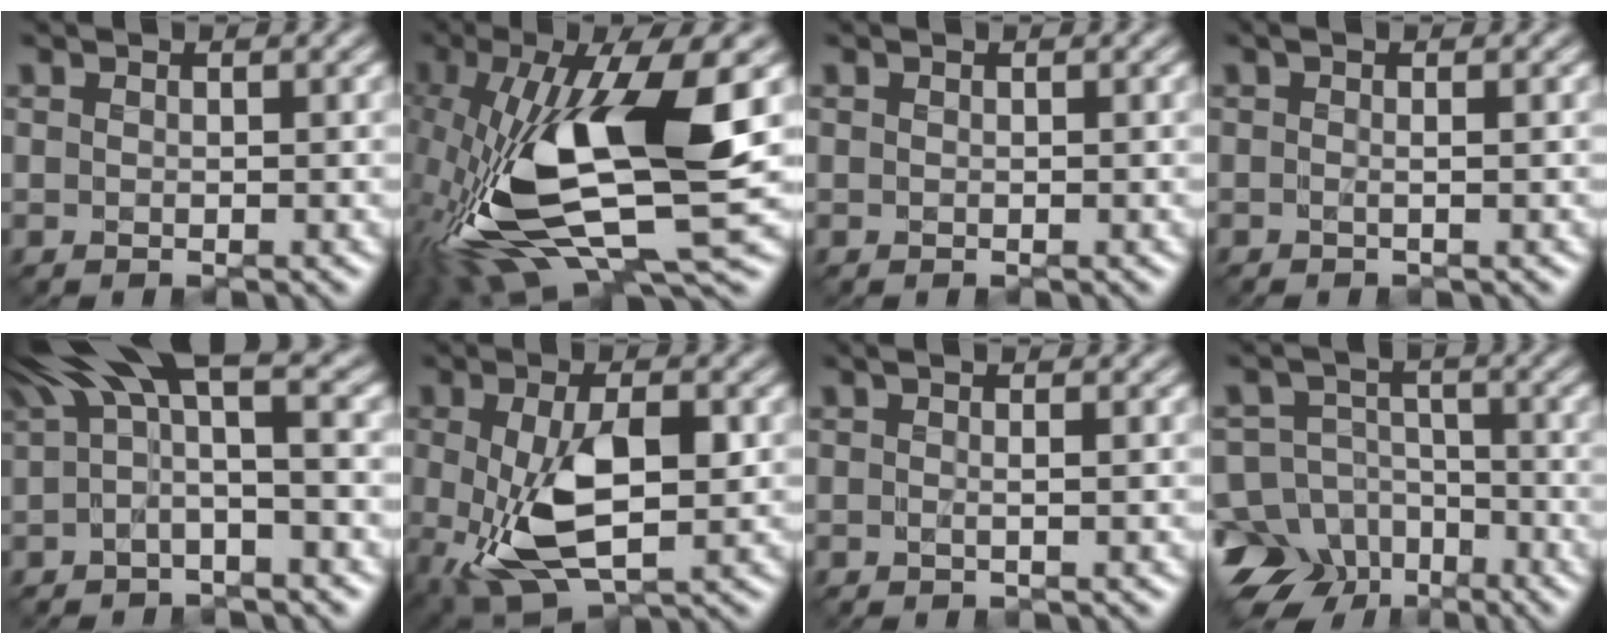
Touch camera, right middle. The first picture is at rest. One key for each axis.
{"total": 12.9, "fx": -0.6, "fy": 4.2, "fz": 12.2, "tx": -0.254, "ty": -0.017, "tz": -0.013}
{"total": 0.0}
{"total": 1.1, "fx": 0.3, "fy": 0.1, "fz": 1.0, "tx": -0.004, "ty": 0.001, "tz": -0.004}
{"total": 7.3, "fx": 3.2, "fy": 2.1, "fz": 6.2, "tx": -0.110, "ty": 0.028, "tz": 0.054}
{"total": 8.0, "fx": -1.3, "fy": 3.9, "fz": 6.9, "tx": -0.153, "ty": -0.016, "tz": -0.015}
{"total": 1.4, "fx": 0.5, "fy": 0.2, "fz": 1.3, "tx": -0.007, "ty": 0.004, "tz": -0.006}
{"total": 12.2, "fx": -8.4, "fy": 8.6, "fz": 2.3, "tx": -0.048, "ty": -0.021, "tz": -0.163}